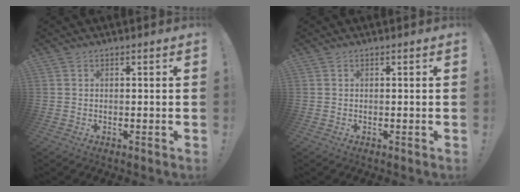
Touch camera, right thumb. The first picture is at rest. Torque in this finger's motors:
{"motor_torque": [-0.21, -0.10, -0.03, 0.07, 0.00]}